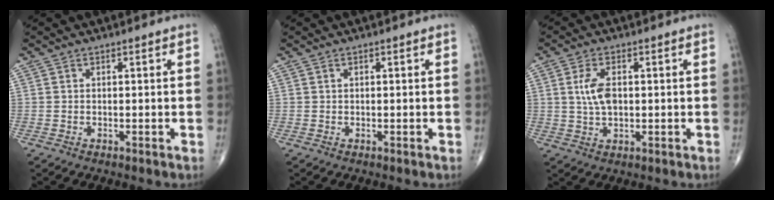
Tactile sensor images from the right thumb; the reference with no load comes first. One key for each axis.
{"total": 0.0}
{"total": 5.4, "fx": 0.7, "fy": 2.8, "fz": 4.6, "tx": -0.094, "ty": 0.000, "tz": 0.013}